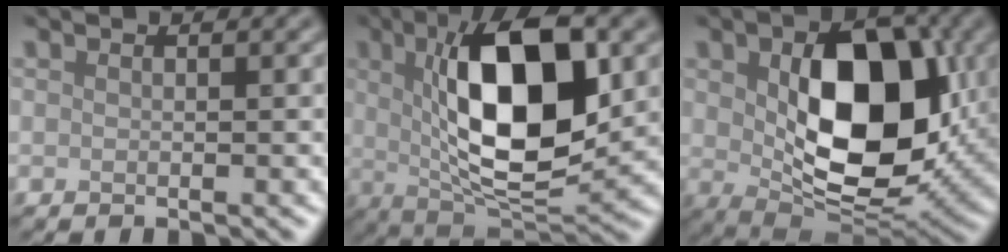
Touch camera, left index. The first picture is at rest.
{"total": 12.0, "force": [1.8, 4.6, 11.0], "torque": [-0.178, 0.005, 0.028]}
{"total": 11.6, "force": [0.9, 7.1, 9.1], "torque": [-0.140, -0.013, 0.028]}